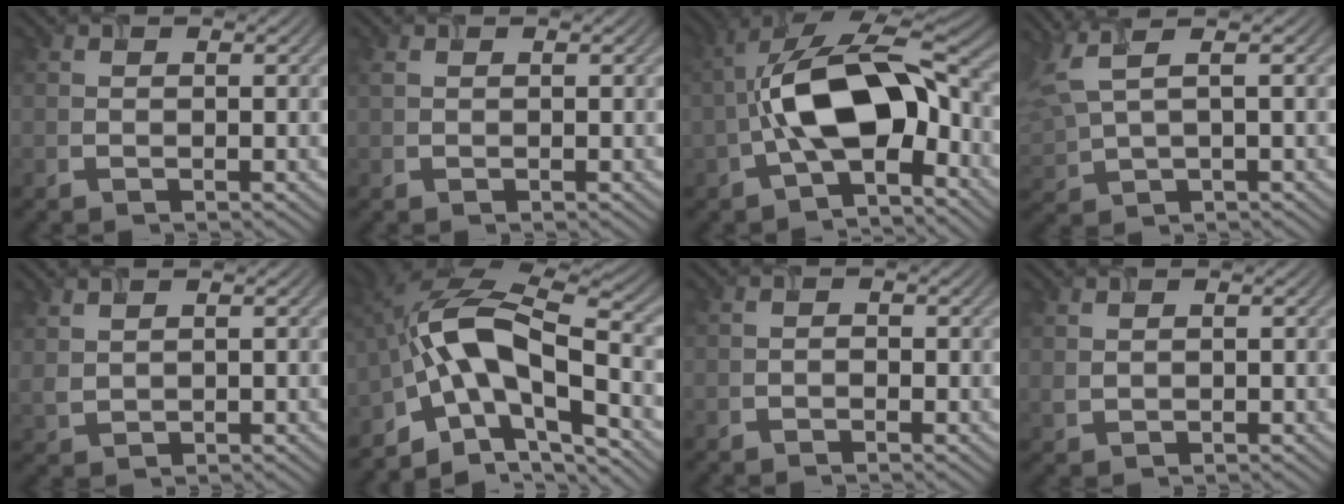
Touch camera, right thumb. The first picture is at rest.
{"total": 0.9, "force": [0.4, 0.4, 0.7], "torque": [-0.021, 0.003, 0.009]}
{"total": 13.6, "force": [-2.4, 6.6, 11.6], "torque": [-0.211, 0.012, -0.057]}
{"total": 6.8, "force": [3.4, 2.2, 5.5], "torque": [-0.160, 0.013, 0.068]}
{"total": 1.8, "force": [1.4, 0.5, 1.1], "torque": [-0.033, 0.005, 0.034]}
{"total": 13.2, "force": [-4.2, 6.3, 10.8], "torque": [-0.193, 0.004, -0.090]}
{"total": 0.6, "force": [-0.5, -0.2, -0.2], "torque": [0.004, 0.001, -0.012]}
{"total": 0.8, "force": [0.6, 0.2, 0.4], "torque": [-0.015, 0.000, 0.017]}